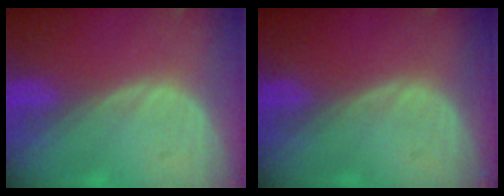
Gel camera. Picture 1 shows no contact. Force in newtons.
{"total": 0.0}